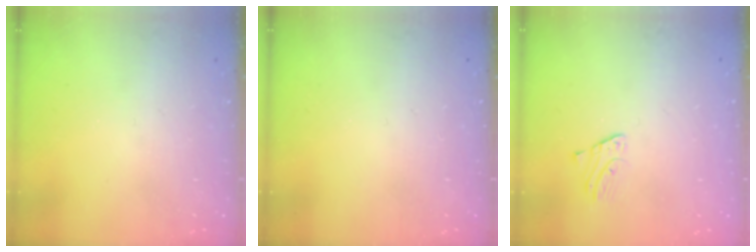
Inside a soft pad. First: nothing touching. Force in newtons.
{"total": 0.0}
{"total": 1.3, "press": 1.2, "slide": 0.1}